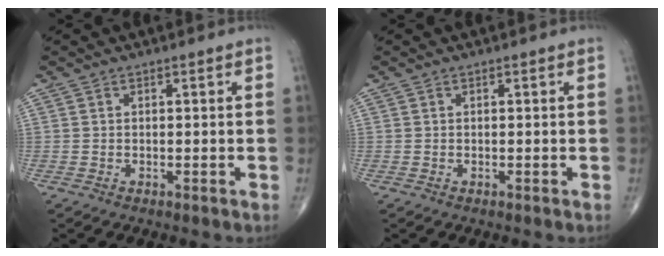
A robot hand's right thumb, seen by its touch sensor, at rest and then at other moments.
{"total": 0.0}